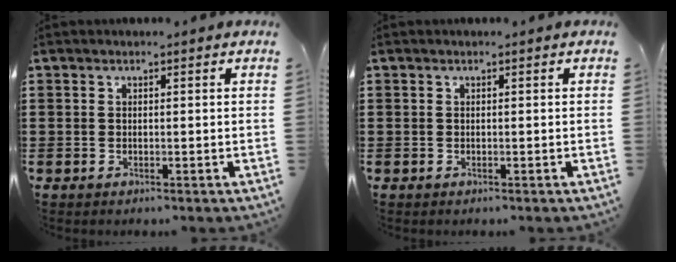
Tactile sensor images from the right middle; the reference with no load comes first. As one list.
[{"total": 0.0}]